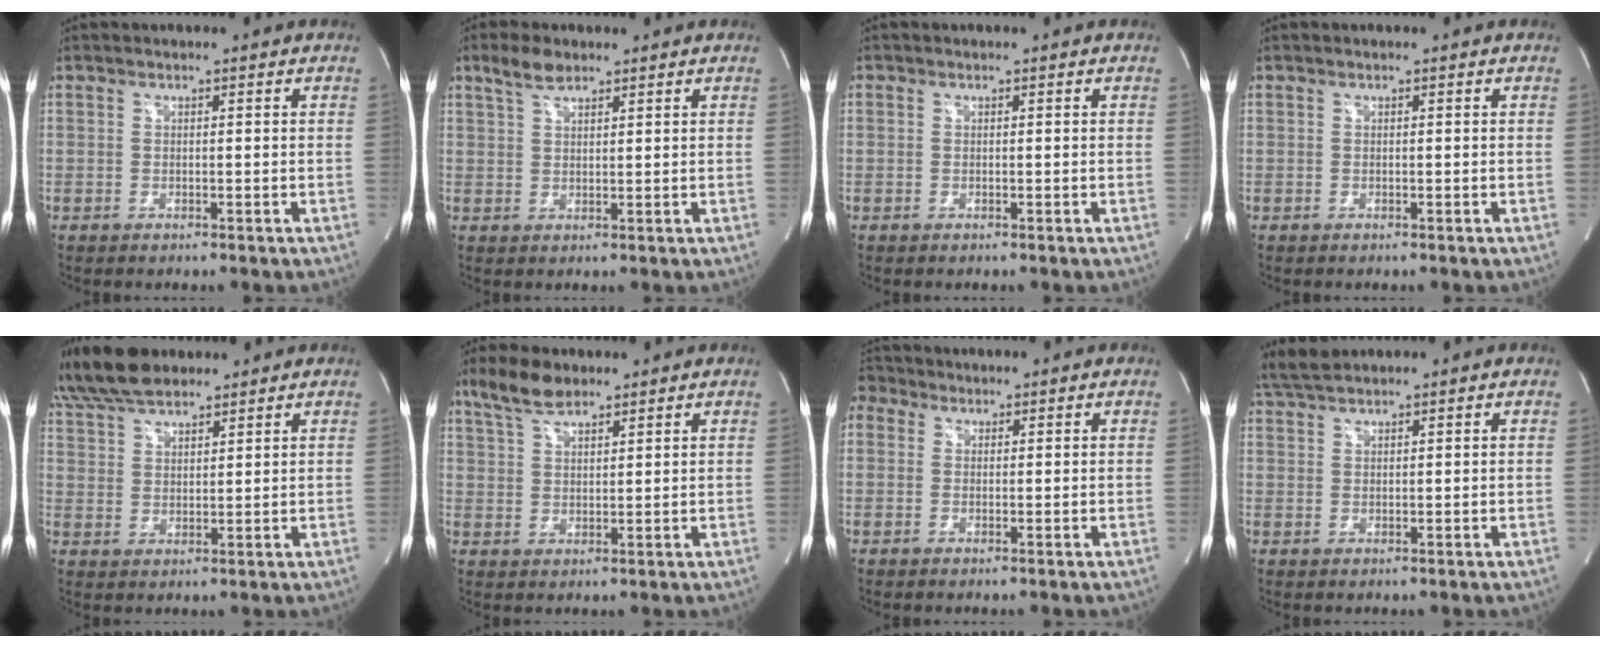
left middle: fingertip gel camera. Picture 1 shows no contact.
{"total": 4.0, "force": [3.0, 1.5, 2.3], "torque": [-0.054, 0.011, 0.060]}
{"total": 0.0}
{"total": 0.0}
{"total": 12.0, "force": [9.9, 3.7, 5.5], "torque": [-0.115, 0.038, 0.186]}
{"total": 6.6, "force": [5.0, 2.2, 3.6], "torque": [-0.079, 0.016, 0.099]}
{"total": 3.4, "force": [1.7, 2.8, 1.0], "torque": [-0.027, 0.024, 0.031]}
{"total": 3.6, "force": [3.3, 0.3, 1.3], "torque": [-0.036, 0.019, 0.071]}